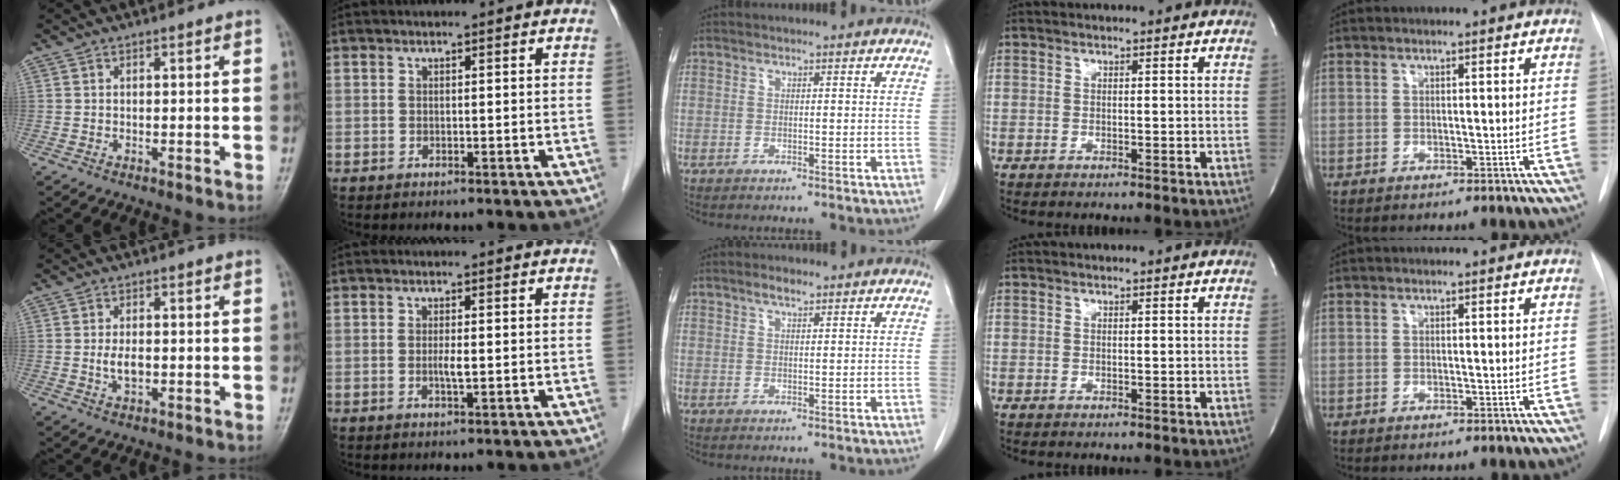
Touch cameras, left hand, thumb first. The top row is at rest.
{"thumb": {"total": 3.1, "force": [-0.2, 1.7, 2.5], "torque": [-0.047, -0.004, -0.004]}, "index": {"total": 1.4, "force": [0.0, 0.1, 1.4], "torque": [-0.022, 0.000, 0.002]}, "middle": {"total": 1.9, "force": [1.4, 0.6, 1.2], "torque": [-0.025, 0.005, 0.025]}}